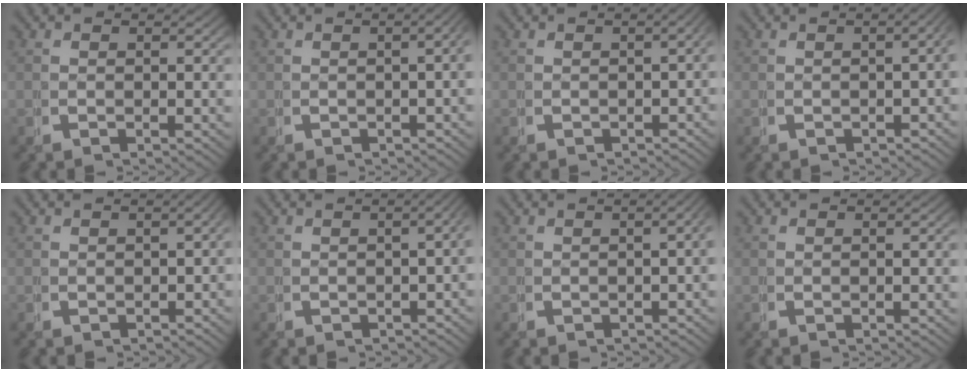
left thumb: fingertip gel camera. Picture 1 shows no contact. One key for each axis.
{"total": 3.5, "fx": -0.3, "fy": 1.3, "fz": 3.2, "tx": -0.038, "ty": 0.015, "tz": -0.007}
{"total": 1.8, "fx": -0.8, "fy": 0.8, "fz": 1.5, "tx": -0.017, "ty": 0.001, "tz": -0.011}
{"total": 3.5, "fx": -0.4, "fy": 1.5, "fz": 3.2, "tx": -0.038, "ty": 0.013, "tz": -0.010}
{"total": 1.5, "fx": -0.8, "fy": 0.6, "fz": 1.2, "tx": -0.012, "ty": 0.000, "tz": -0.012}
{"total": 3.7, "fx": -0.5, "fy": 1.7, "fz": 3.2, "tx": -0.037, "ty": 0.013, "tz": -0.012}
{"total": 3.1, "fx": -0.4, "fy": 1.2, "fz": 2.9, "tx": -0.033, "ty": 0.013, "tz": -0.010}
{"total": 0.0}